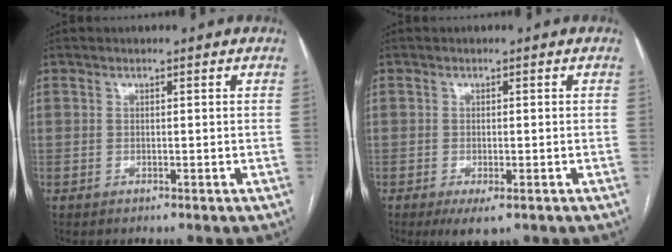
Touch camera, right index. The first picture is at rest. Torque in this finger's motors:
{"motor_torque": [0.39, -0.35, 0.17, 0.05]}